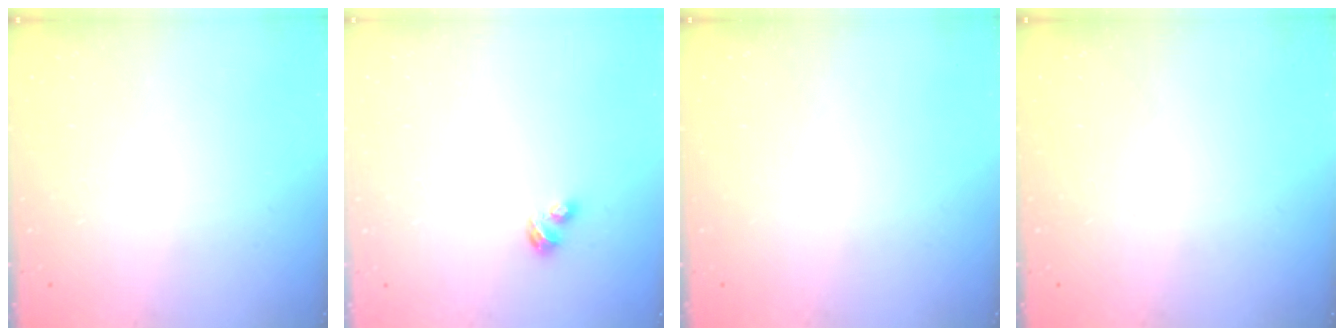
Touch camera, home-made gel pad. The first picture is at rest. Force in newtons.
{"total": 3.1, "press": 3.0, "slide": 0.5}
{"total": 0.0}
{"total": 0.0}